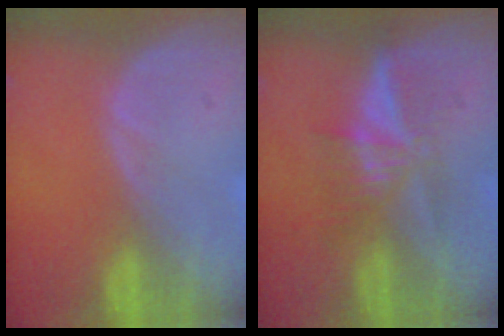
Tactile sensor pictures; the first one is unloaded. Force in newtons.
{"total": 5.2, "press": 5.1, "slide": 0.9}